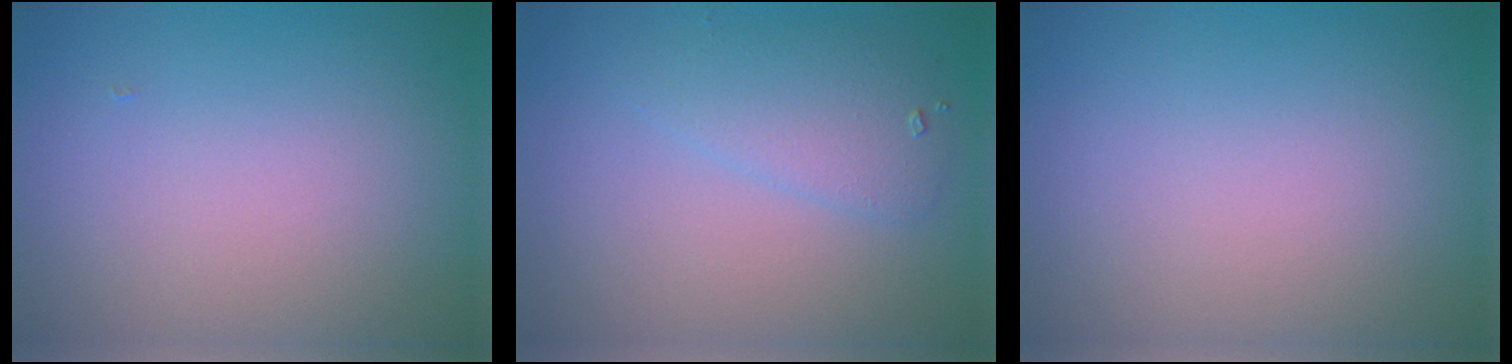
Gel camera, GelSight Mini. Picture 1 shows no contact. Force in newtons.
{"total": 2.6, "press": 2.6, "slide": 0.2}
{"total": 0.0}